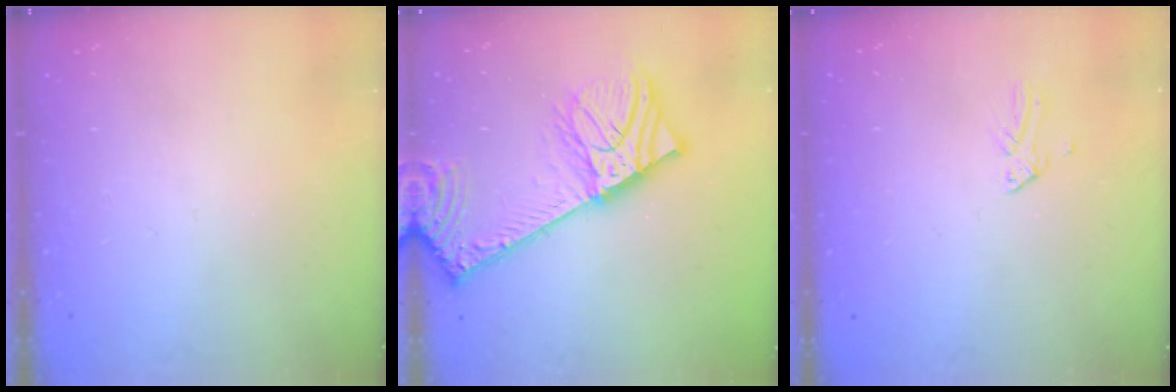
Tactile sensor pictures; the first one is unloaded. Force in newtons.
{"total": 14.5, "press": 14.2, "slide": 2.6}
{"total": 0.0}